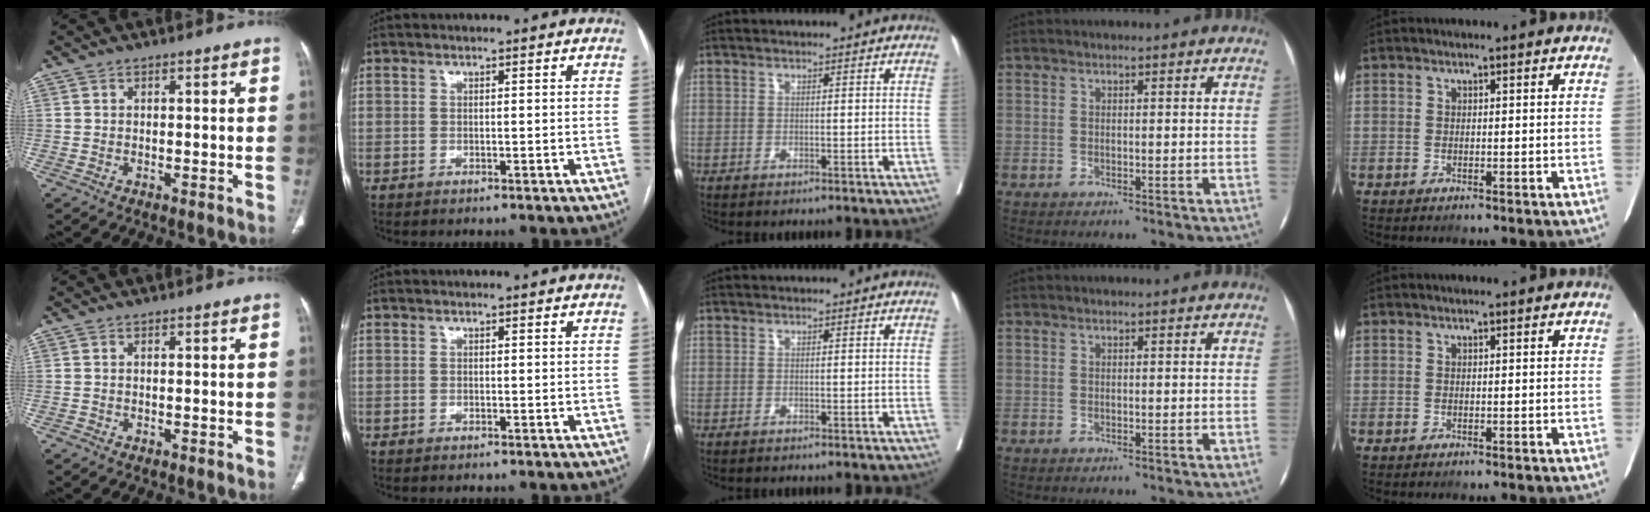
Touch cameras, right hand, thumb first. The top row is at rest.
{}